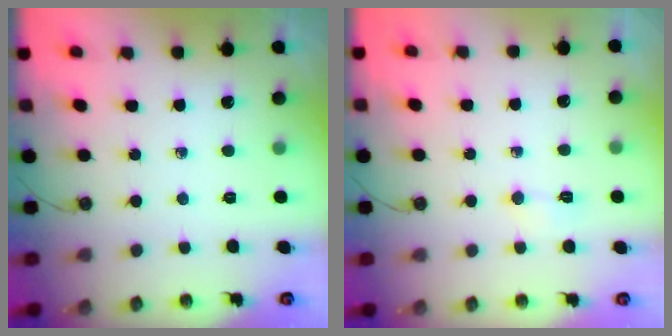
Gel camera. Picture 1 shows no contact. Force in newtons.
{"total": 2.7, "press": 2.6, "slide": 0.5}